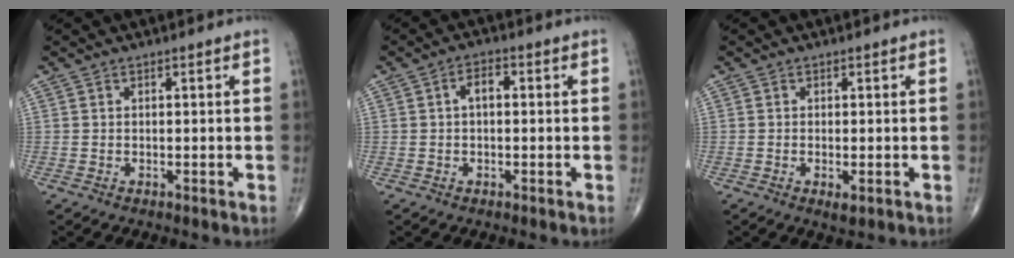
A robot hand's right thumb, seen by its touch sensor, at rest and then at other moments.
{"total": 3.3, "force": [0.3, 1.8, 2.7], "torque": [-0.043, 0.012, 0.000]}
{"total": 1.8, "force": [-0.6, 0.6, 1.6], "torque": [-0.032, -0.006, -0.010]}